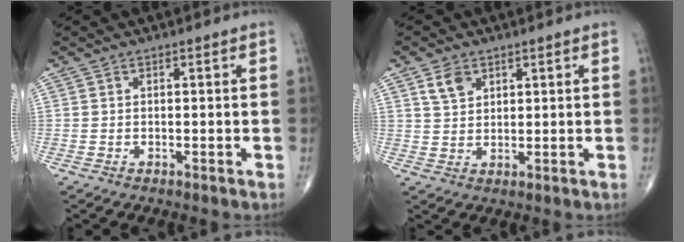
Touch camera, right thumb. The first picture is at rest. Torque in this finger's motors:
{"motor_torque": [-0.52, 0.52, 0.01, 0.01, 0.08]}